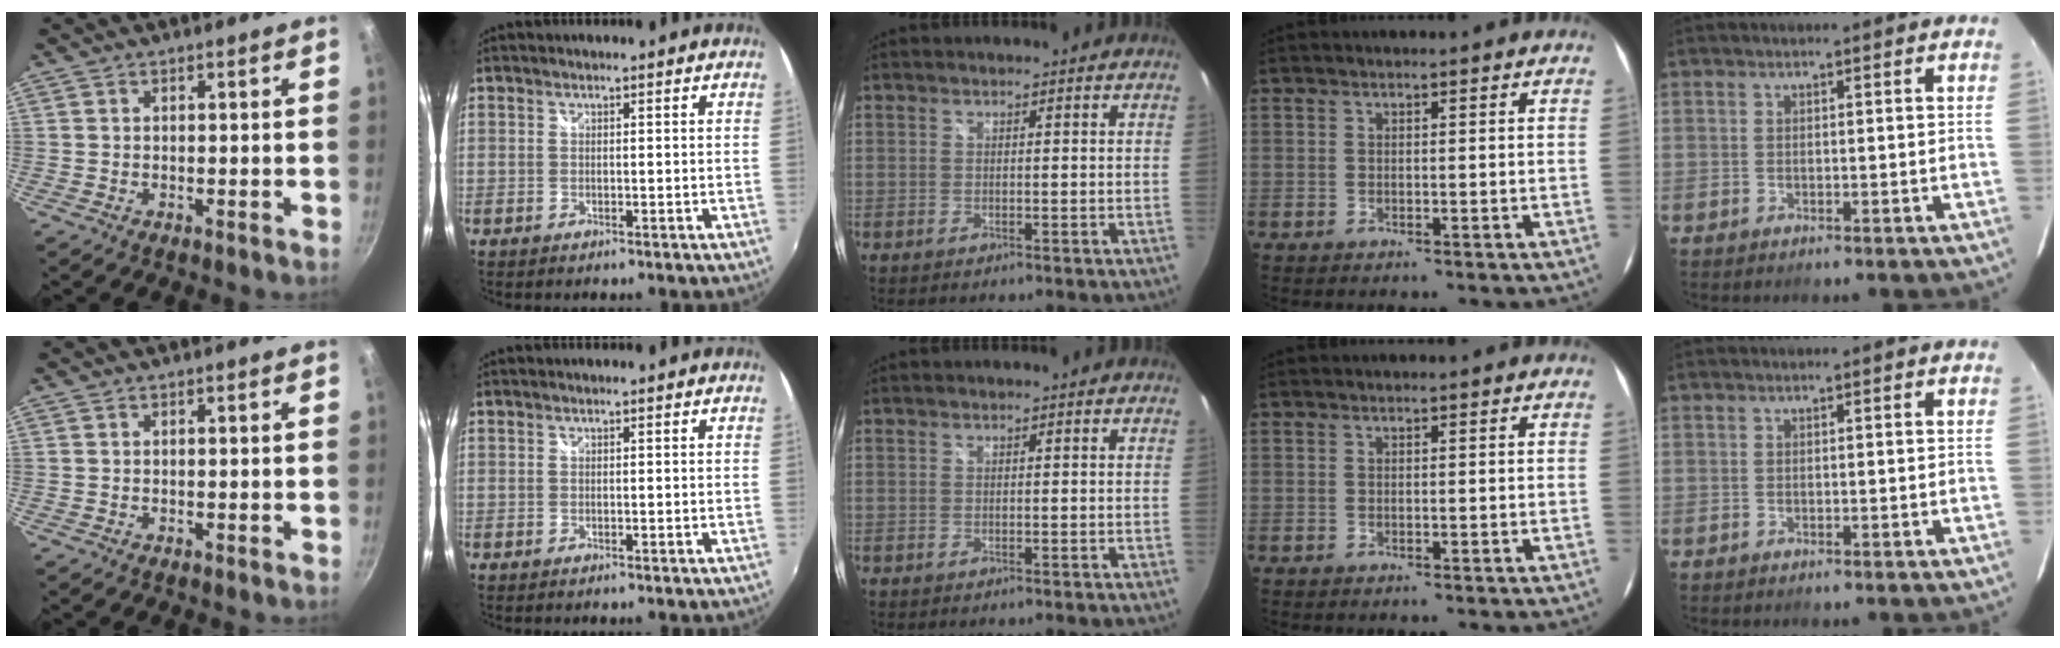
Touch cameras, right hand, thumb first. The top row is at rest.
{}